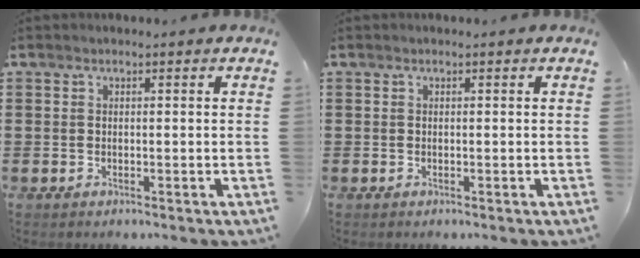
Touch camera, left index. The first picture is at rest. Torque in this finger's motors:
{"motor_torque": [0.00, 0.00, 0.00, 0.00]}